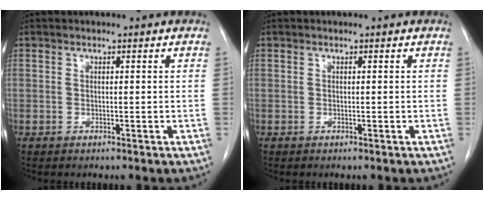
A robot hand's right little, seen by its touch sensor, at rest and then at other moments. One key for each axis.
{"total": 0.0}